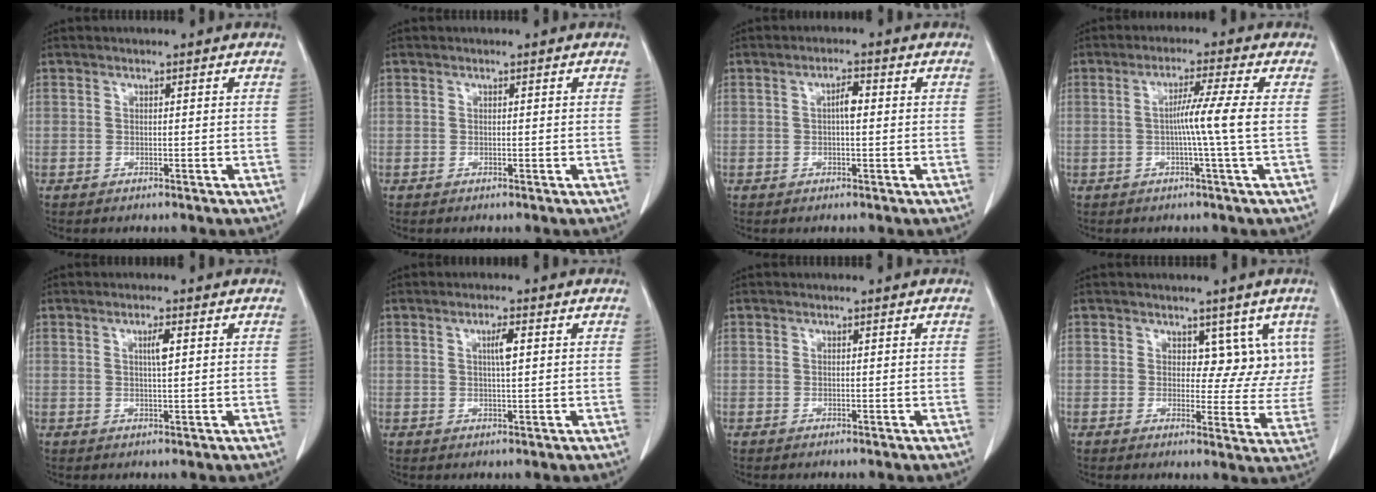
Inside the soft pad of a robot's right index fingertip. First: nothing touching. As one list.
[{"total": 0.0}, {"total": 2.4, "force": [0.2, 0.6, 2.3], "torque": [-0.038, 0.005, 0.002]}, {"total": 5.7, "force": [-0.3, -1.8, 5.4], "torque": [-0.092, 0.002, -0.002]}, {"total": 2.3, "force": [0.7, 0.2, 2.2], "torque": [-0.038, 0.000, 0.011]}, {"total": 2.6, "force": [0.7, 0.2, 2.5], "torque": [-0.045, 0.001, 0.012]}, {"total": 0.0}, {"total": 6.5, "force": [2.9, 4.2, 4.1], "torque": [-0.019, 0.001, 0.036]}]